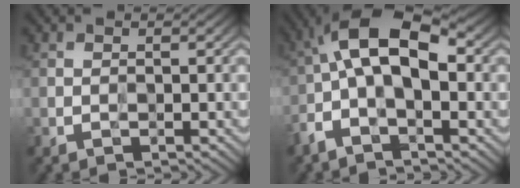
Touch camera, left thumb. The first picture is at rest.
{"total": 10.1, "force": [-0.5, 4.5, 9.0], "torque": [-0.173, 0.028, -0.022]}